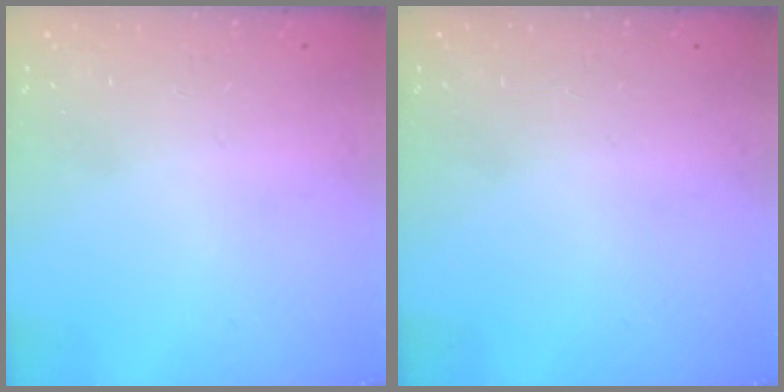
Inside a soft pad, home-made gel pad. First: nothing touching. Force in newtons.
{"total": 0.0}